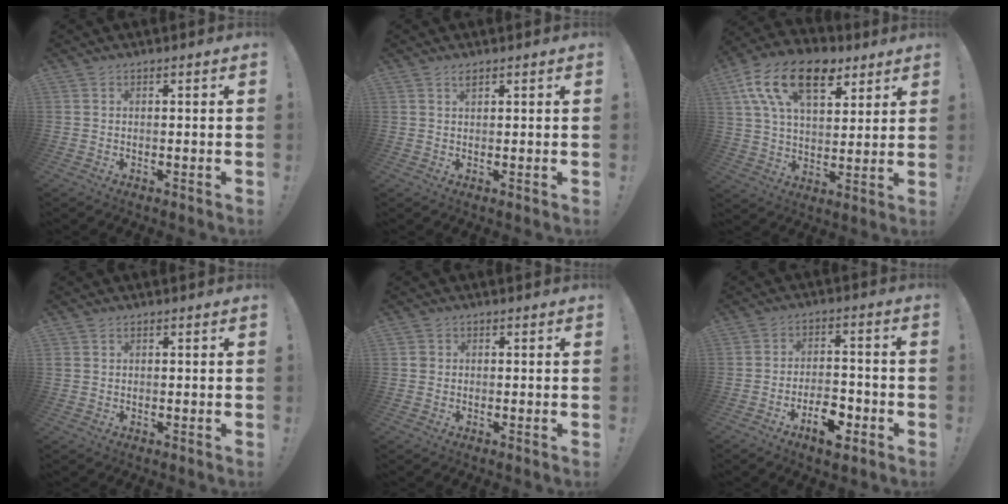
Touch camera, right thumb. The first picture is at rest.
{"total": 1.6, "force": [1.2, 0.3, 1.0], "torque": [-0.008, -0.004, 0.019]}
{"total": 19.5, "force": [9.8, 10.9, 12.9], "torque": [-0.224, -0.042, 0.174]}
{"total": 0.8, "force": [0.5, 0.6, 0.2], "torque": [-0.008, 0.003, 0.010]}
{"total": 1.7, "force": [0.3, 1.6, 0.5], "torque": [-0.005, 0.002, 0.005]}
{"total": 9.9, "force": [-5.3, 5.2, 6.6], "torque": [-0.086, 0.034, -0.088]}